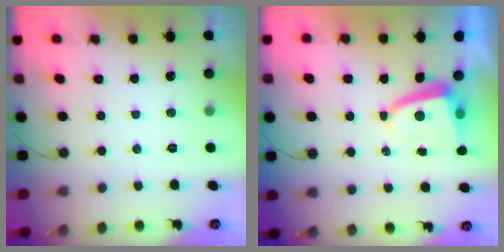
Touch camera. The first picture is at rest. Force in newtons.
{"total": 4.2, "press": 4.2, "slide": 0.5}